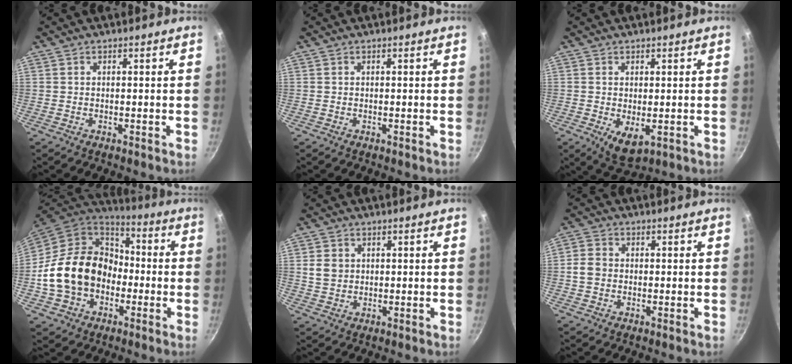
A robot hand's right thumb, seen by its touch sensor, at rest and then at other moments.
{"total": 0.0}
{"total": 5.1, "force": [-0.7, 2.7, 4.3], "torque": [-0.060, -0.014, -0.001]}
{"total": 20.9, "force": [-3.4, 16.4, 12.4], "torque": [-0.198, 0.055, -0.058]}
{"total": 3.9, "force": [0.8, 3.2, 1.9], "torque": [-0.025, 0.001, 0.018]}
{"total": 3.7, "force": [-0.3, 3.1, 2.0], "torque": [-0.033, 0.011, -0.012]}